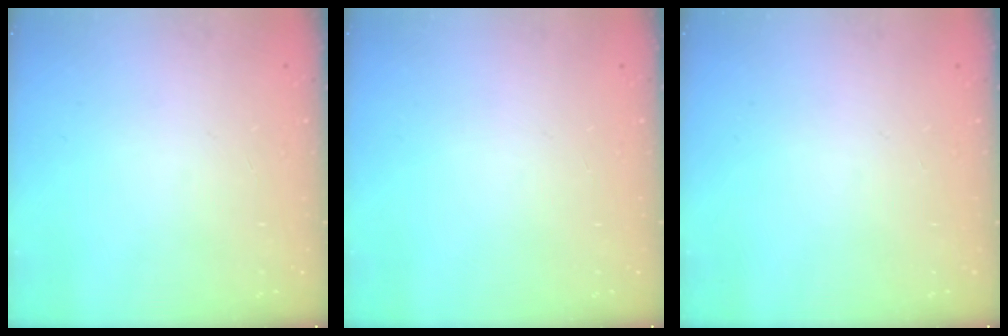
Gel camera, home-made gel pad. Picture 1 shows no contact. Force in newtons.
{"total": 0.0}
{"total": 0.0}